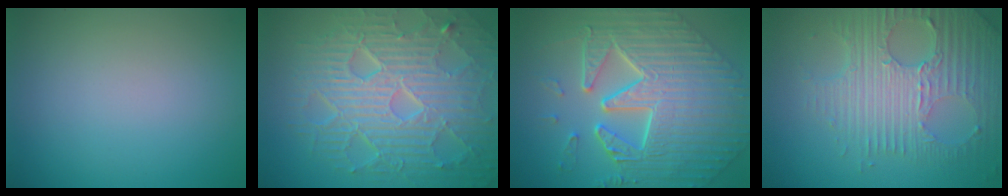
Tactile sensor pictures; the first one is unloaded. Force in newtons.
{"total": 10.7, "press": 6.9, "slide": 8.2}
{"total": 10.1, "press": 7.5, "slide": 6.8}
{"total": 7.6, "press": 5.2, "slide": 5.6}